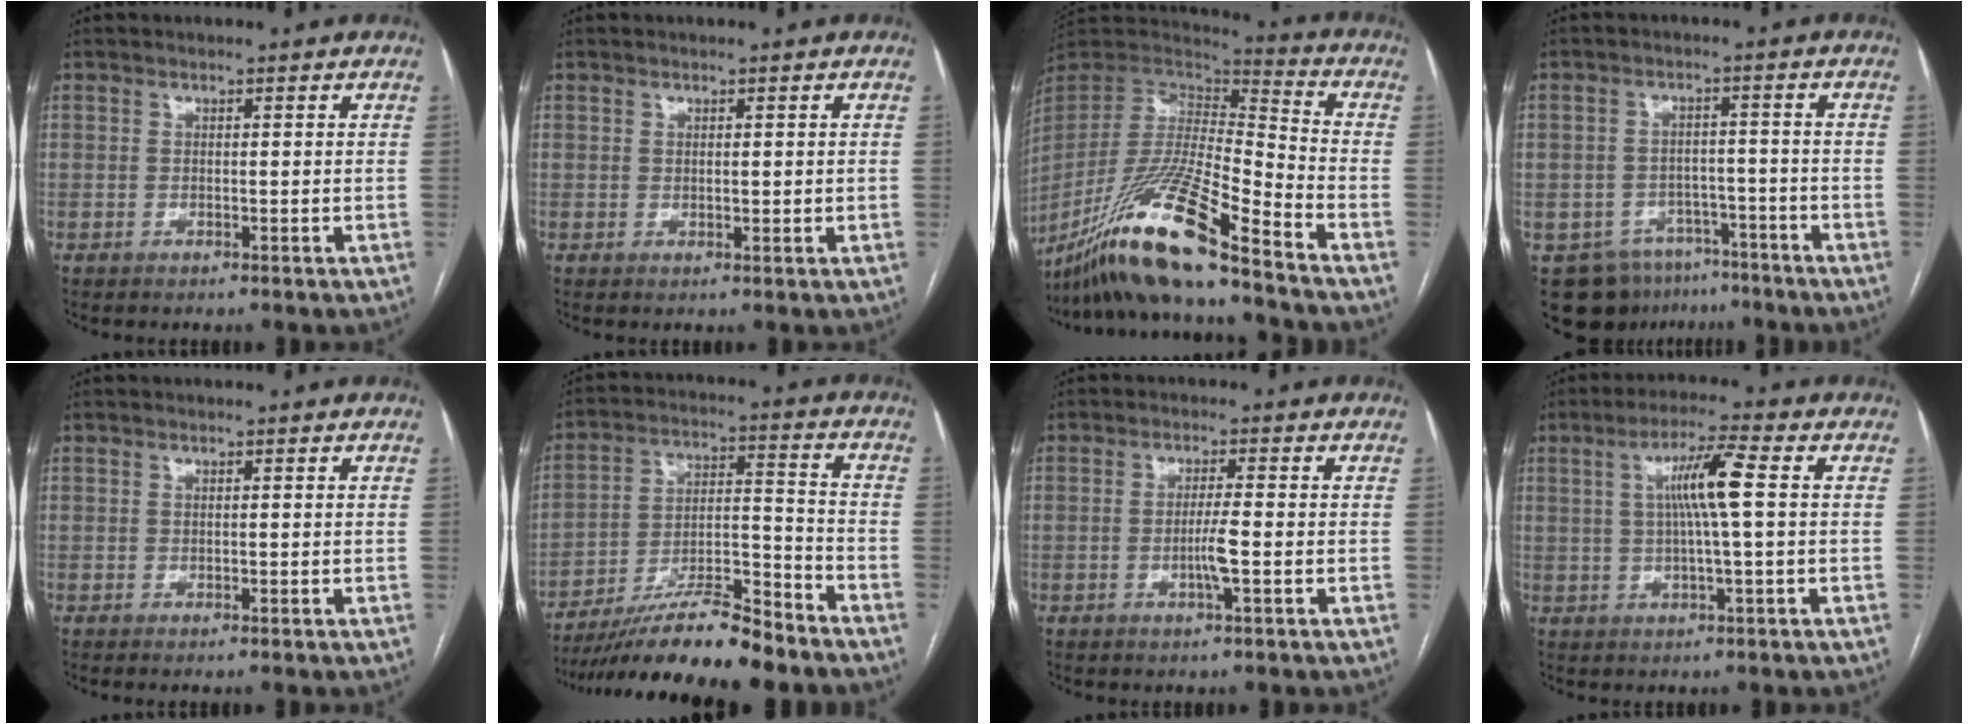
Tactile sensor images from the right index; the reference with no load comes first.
{"total": 0.8, "force": [0.1, 0.4, 0.6], "torque": [-0.009, -0.002, 0.003]}
{"total": 21.0, "force": [-15.8, 0.0, 13.9], "torque": [-0.298, -0.038, -0.296]}
{"total": 10.2, "force": [-7.1, 7.0, 2.4], "torque": [-0.035, 0.019, -0.095]}
{"total": 0.7, "force": [-0.6, -0.2, 0.4], "torque": [-0.007, -0.001, -0.010]}
{"total": 16.4, "force": [-14.0, 1.3, 8.6], "torque": [-0.158, -0.002, -0.245]}
{"total": 3.4, "force": [-1.0, -0.3, 3.2], "torque": [-0.063, -0.004, -0.020]}
{"total": 6.9, "force": [0.9, -0.5, 6.8], "torque": [-0.124, 0.008, 0.016]}